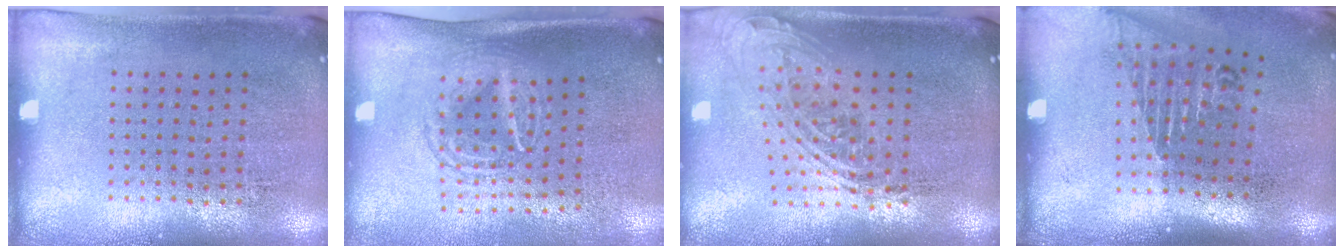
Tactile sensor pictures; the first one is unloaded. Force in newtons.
{"total": 1.6, "press": 1.3, "slide": 0.9}
{"total": 2.0, "press": 1.6, "slide": 1.3}
{"total": 1.6, "press": 1.2, "slide": 1.1}